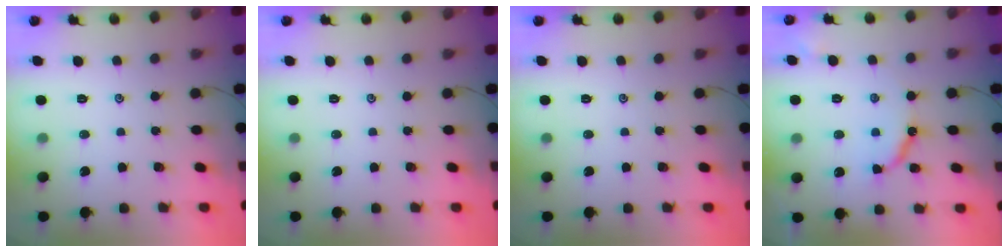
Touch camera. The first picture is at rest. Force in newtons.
{"total": 0.0}
{"total": 0.0}
{"total": 9.9, "press": 9.9, "slide": 0.7}